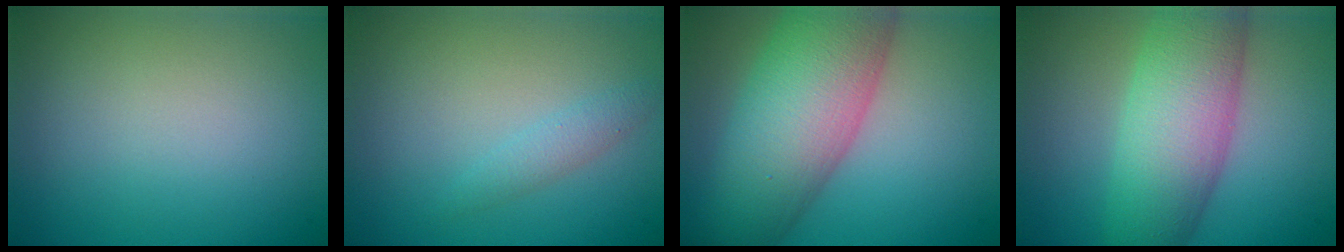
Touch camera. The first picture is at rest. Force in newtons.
{"total": 1.4, "press": 1.4, "slide": 0.0}
{"total": 11.9, "press": 11.9, "slide": 0.4}
{"total": 8.4, "press": 8.4, "slide": 0.1}